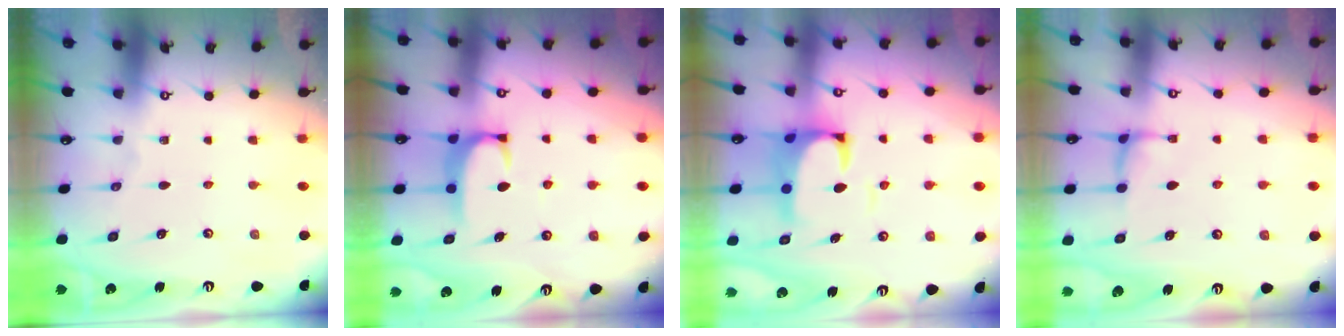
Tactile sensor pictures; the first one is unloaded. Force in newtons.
{"total": 2.0, "press": 1.9, "slide": 0.6}
{"total": 4.4, "press": 4.2, "slide": 1.3}
{"total": 0.8, "press": 0.3, "slide": 0.7}